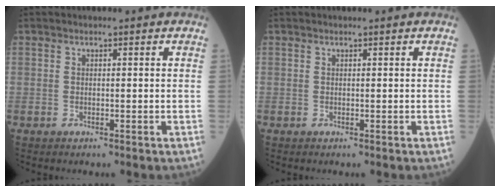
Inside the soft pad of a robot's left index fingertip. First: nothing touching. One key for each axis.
{"total": 0.0}